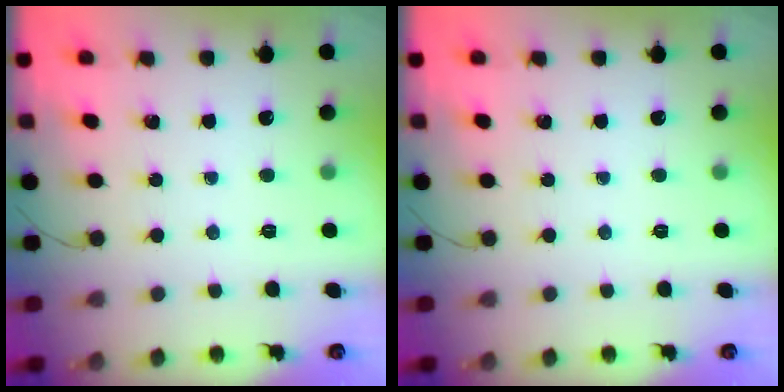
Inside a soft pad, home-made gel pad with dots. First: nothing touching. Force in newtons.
{"total": 0.0}